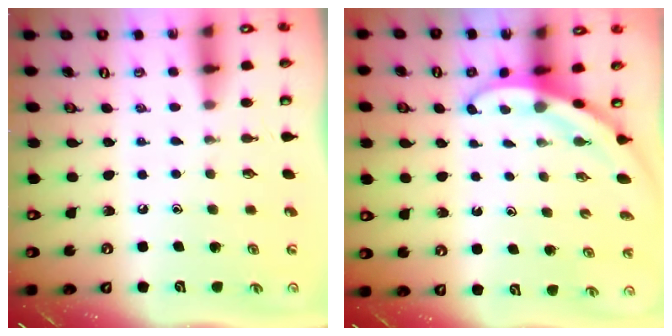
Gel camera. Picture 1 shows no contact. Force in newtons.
{"total": 3.1, "press": 3.1, "slide": 0.1}